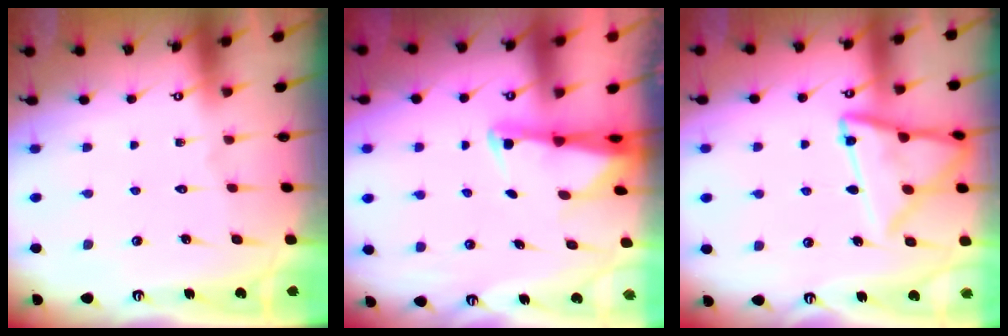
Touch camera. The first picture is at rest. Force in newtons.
{"total": 2.6, "press": 2.5, "slide": 0.5}
{"total": 14.6, "press": 14.5, "slide": 1.3}